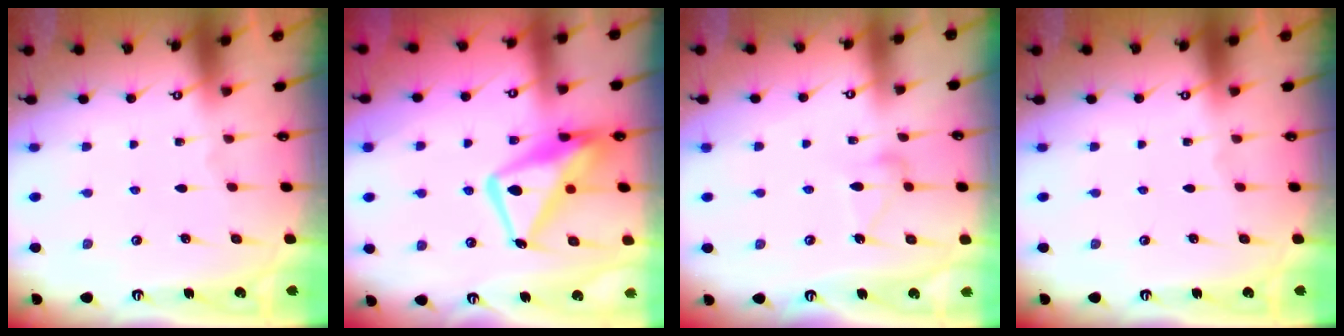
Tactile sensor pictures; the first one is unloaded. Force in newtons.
{"total": 15.6, "press": 15.5, "slide": 1.4}
{"total": 9.9, "press": 9.9, "slide": 0.4}
{"total": 0.0}